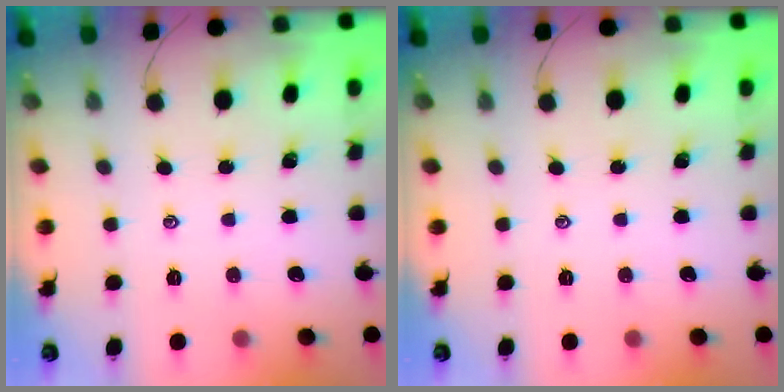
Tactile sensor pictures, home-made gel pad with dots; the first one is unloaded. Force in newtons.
{"total": 0.0}